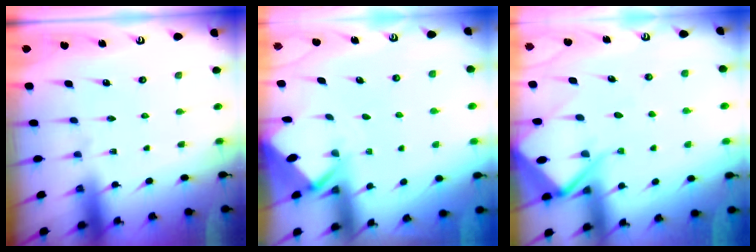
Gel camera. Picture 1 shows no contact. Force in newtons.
{"total": 2.5, "press": 2.5, "slide": 0.2}
{"total": 9.3, "press": 9.3, "slide": 1.0}